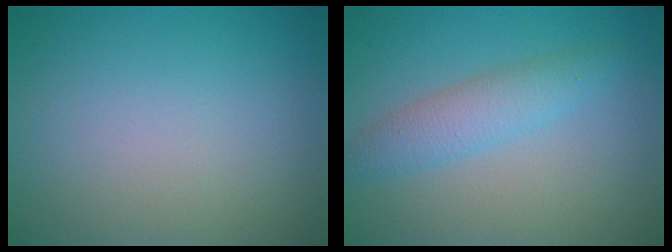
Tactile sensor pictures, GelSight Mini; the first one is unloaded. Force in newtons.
{"total": 2.9, "press": 2.9, "slide": 0.1}